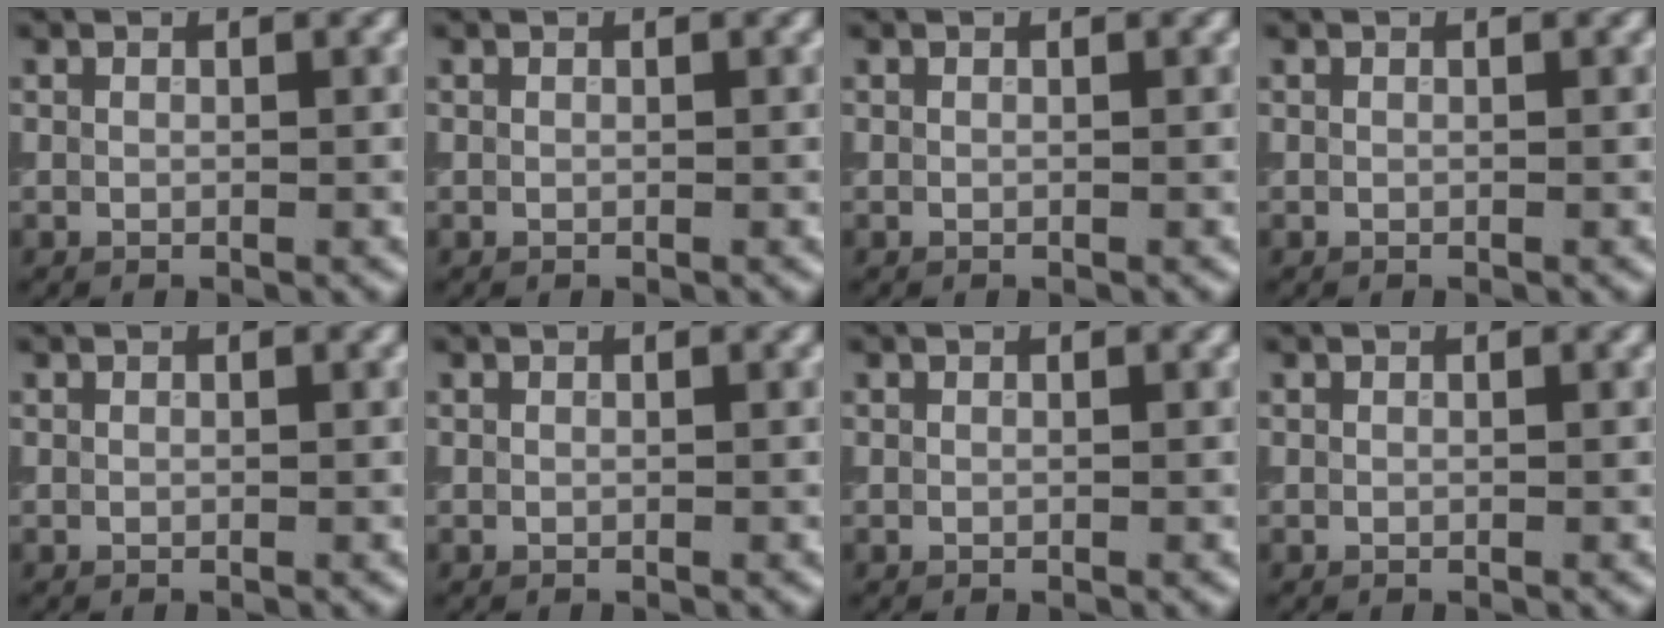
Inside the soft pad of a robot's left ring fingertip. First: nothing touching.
{"total": 0.0}
{"total": 0.0}
{"total": 0.0}
{"total": 0.0}
{"total": 0.0}
{"total": 0.0}
{"total": 0.0}